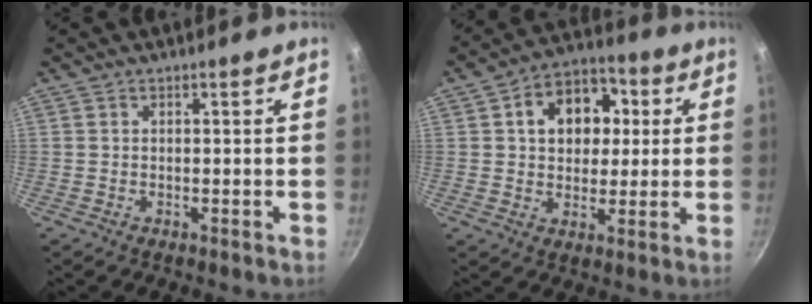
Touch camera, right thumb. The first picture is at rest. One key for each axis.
{"total": 13.4, "fx": 3.0, "fy": 10.1, "fz": 8.3, "tx": -0.091, "ty": 0.015, "tz": 0.036}